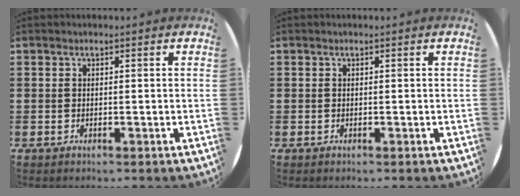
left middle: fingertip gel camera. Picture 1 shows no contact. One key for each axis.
{"total": 0.0}